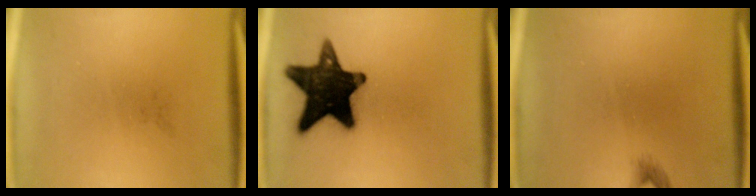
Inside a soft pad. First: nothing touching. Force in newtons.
{"total": 17.1}
{"total": 0.9}